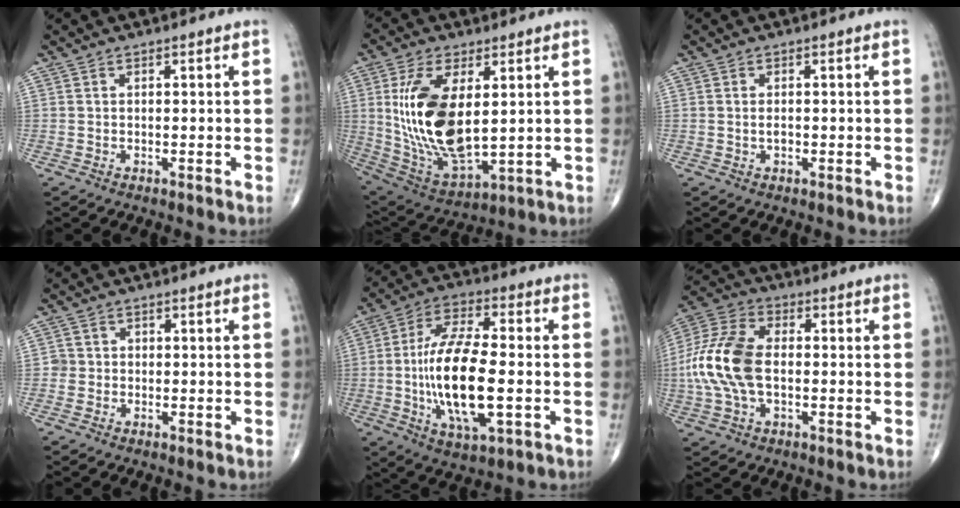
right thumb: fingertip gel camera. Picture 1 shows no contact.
{"total": 18.7, "force": [2.7, 9.0, 16.2], "torque": [-0.317, -0.023, 0.067]}
{"total": 1.2, "force": [-0.2, 0.7, 1.0], "torque": [-0.018, -0.001, -0.002]}
{"total": 1.8, "force": [-0.3, 1.8, 0.0], "torque": [0.014, 0.008, -0.009]}
{"total": 18.0, "force": [-2.5, 6.8, 16.5], "torque": [-0.318, 0.009, -0.043]}
{"total": 14.7, "force": [-1.0, 8.6, 11.9], "torque": [-0.263, 0.024, -0.022]}